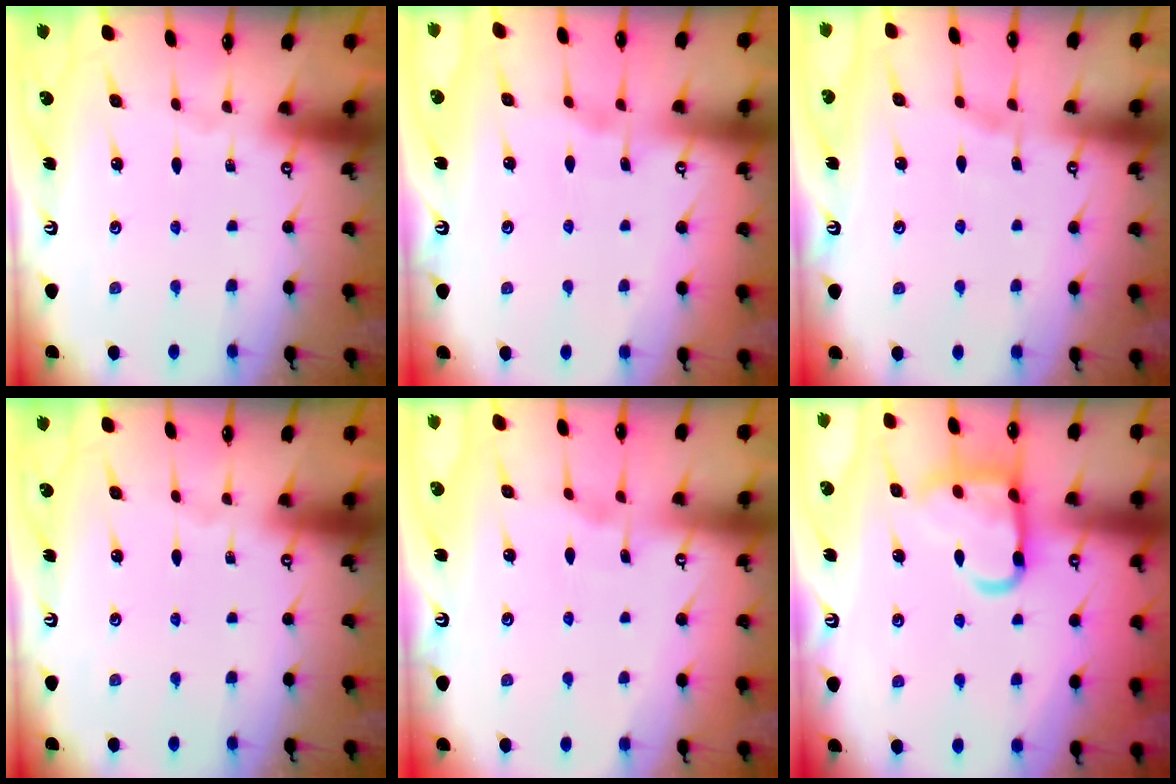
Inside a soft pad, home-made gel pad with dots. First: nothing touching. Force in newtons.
{"total": 2.8, "press": 2.8, "slide": 0.4}
{"total": 2.5, "press": 2.5, "slide": 0.4}
{"total": 0.0}
{"total": 2.8, "press": 2.8, "slide": 0.4}
{"total": 14.1, "press": 14.0, "slide": 1.6}